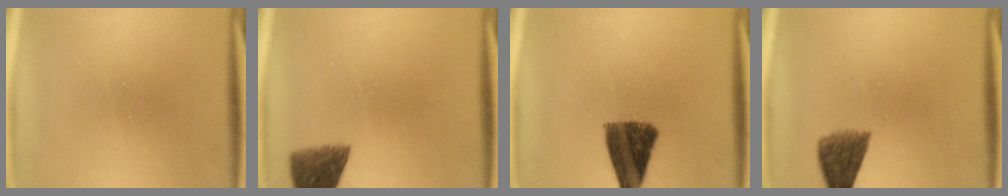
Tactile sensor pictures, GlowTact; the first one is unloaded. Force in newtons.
{"total": 6.5}
{"total": 11.0}
{"total": 6.0}